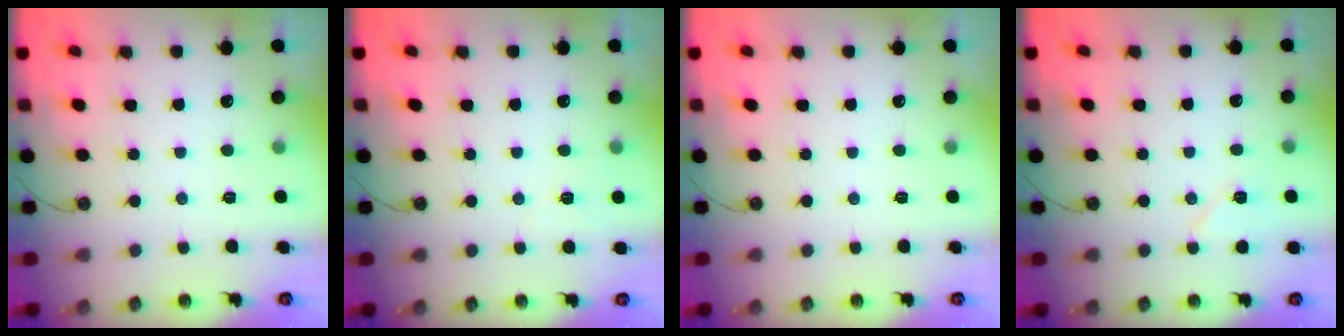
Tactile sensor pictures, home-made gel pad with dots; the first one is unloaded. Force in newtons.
{"total": 2.6, "press": 1.9, "slide": 1.8}
{"total": 0.0}
{"total": 6.7, "press": 6.4, "slide": 2.1}